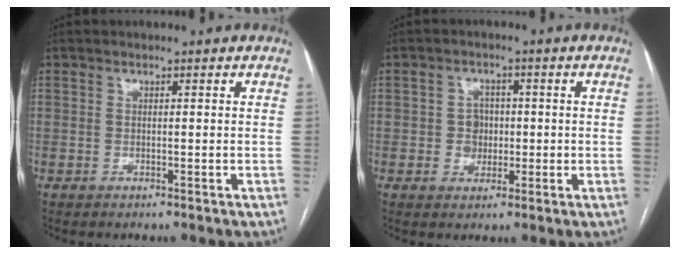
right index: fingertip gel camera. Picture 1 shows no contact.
{"total": 3.4, "force": [-0.2, 3.2, 1.2], "torque": [-0.010, 0.012, 0.003]}